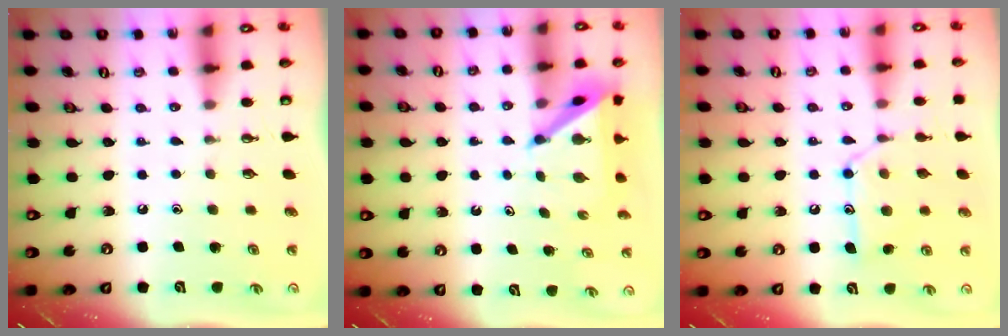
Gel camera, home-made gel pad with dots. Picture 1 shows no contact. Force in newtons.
{"total": 5.1, "press": 5.0, "slide": 0.4}
{"total": 13.7, "press": 13.7, "slide": 1.1}